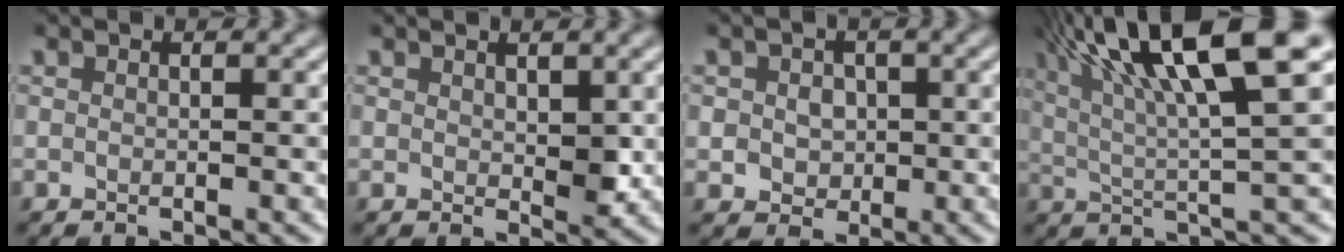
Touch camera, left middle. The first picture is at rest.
{"total": 1.4, "force": [0.6, 0.7, 1.1], "torque": [-0.016, -0.007, 0.014]}
{"total": 2.4, "force": [-0.2, 2.2, 1.1], "torque": [-0.010, -0.004, -0.009]}
{"total": 12.8, "force": [5.5, 2.6, 11.2], "torque": [-0.171, 0.020, 0.090]}